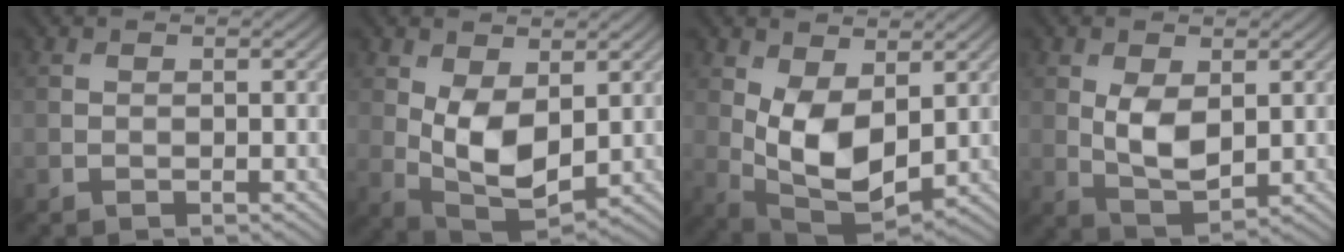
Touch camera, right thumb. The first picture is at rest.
{"total": 7.3, "force": [0.8, 4.1, 6.0], "torque": [-0.128, -0.005, 0.021]}
{"total": 8.2, "force": [1.1, 4.6, 6.7], "torque": [-0.151, -0.008, 0.026]}
{"total": 5.0, "force": [0.6, 2.8, 4.1], "torque": [-0.088, -0.010, 0.020]}